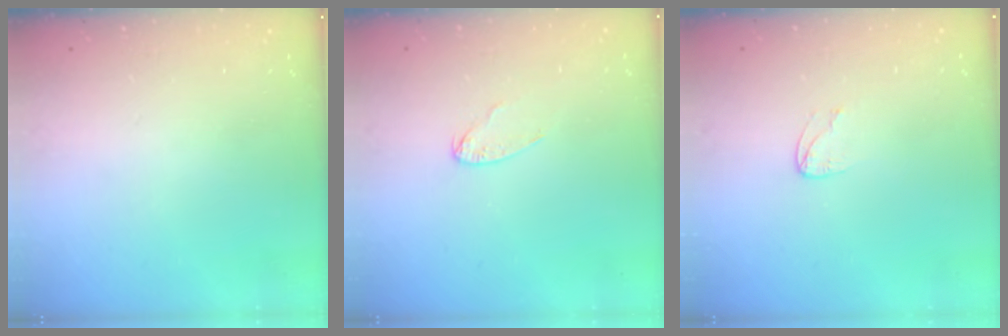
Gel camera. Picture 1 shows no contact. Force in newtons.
{"total": 4.6, "press": 4.5, "slide": 0.4}
{"total": 3.2, "press": 3.2, "slide": 0.2}